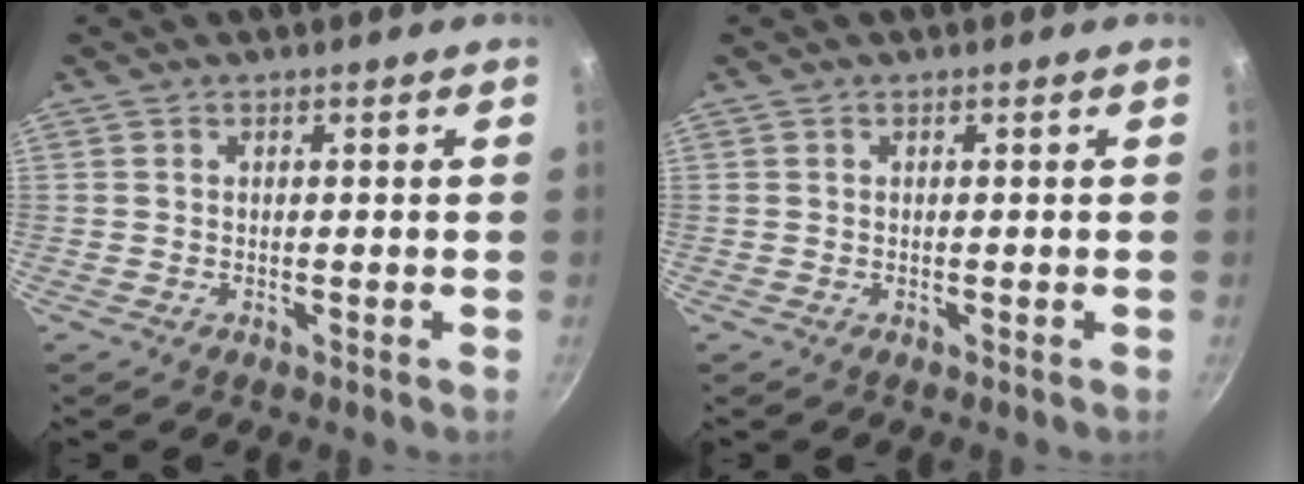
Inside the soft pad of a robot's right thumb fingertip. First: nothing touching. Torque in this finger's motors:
{"motor_torque": [-0.09, 0.09, 0.01, -0.02, 0.00]}